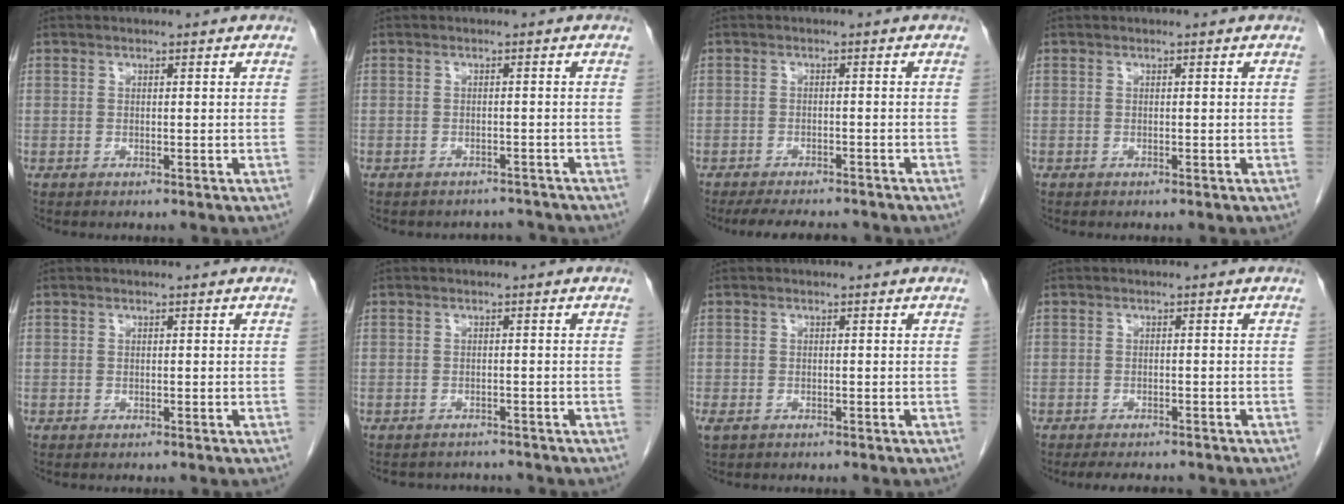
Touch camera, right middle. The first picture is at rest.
{"total": 3.3, "force": [-3.0, 1.3, -0.4], "torque": [0.006, 0.006, -0.038]}
{"total": 7.9, "force": [-7.0, 2.1, 3.0], "torque": [-0.044, -0.008, -0.097]}
{"total": 0.0}
{"total": 0.0}
{"total": 4.0, "force": [-3.8, 1.3, 0.2], "torque": [-0.003, 0.000, -0.049]}
{"total": 1.6, "force": [-0.8, 1.0, 0.9], "torque": [-0.021, -0.002, -0.008]}
{"total": 5.0, "force": [-4.3, 1.5, 1.9], "torque": [-0.025, -0.006, -0.058]}